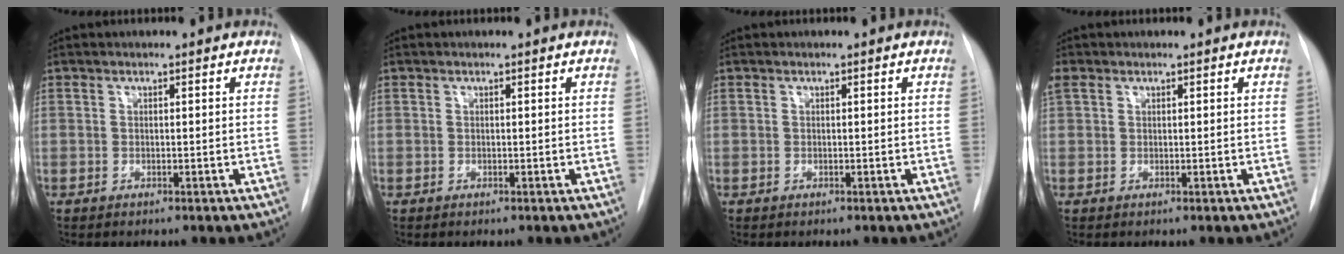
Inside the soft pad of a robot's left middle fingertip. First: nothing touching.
{"total": 0.0}
{"total": 0.0}
{"total": 2.7, "force": [1.8, 1.5, 1.3], "torque": [-0.047, 0.022, 0.044]}